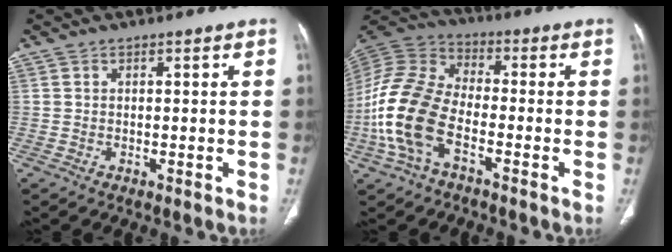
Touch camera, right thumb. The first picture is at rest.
{"total": 15.6, "force": [-5.1, 8.4, 12.1], "torque": [-0.272, 0.031, -0.105]}